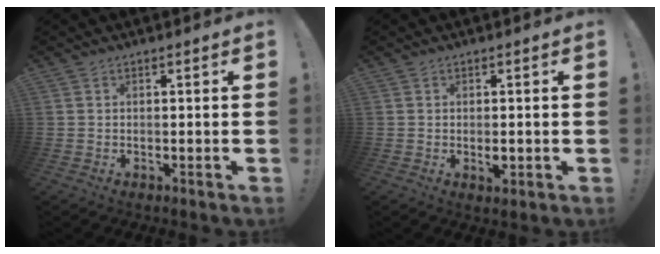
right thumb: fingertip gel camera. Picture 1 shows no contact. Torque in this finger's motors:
{"motor_torque": [0.01, 0.12, 0.34, -0.42, 0.09]}